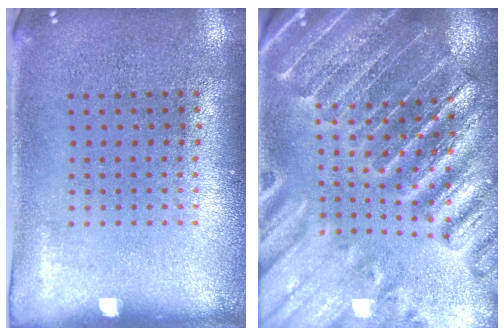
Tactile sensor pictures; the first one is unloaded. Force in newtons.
{"total": 3.1, "press": 3.1, "slide": 0.4}